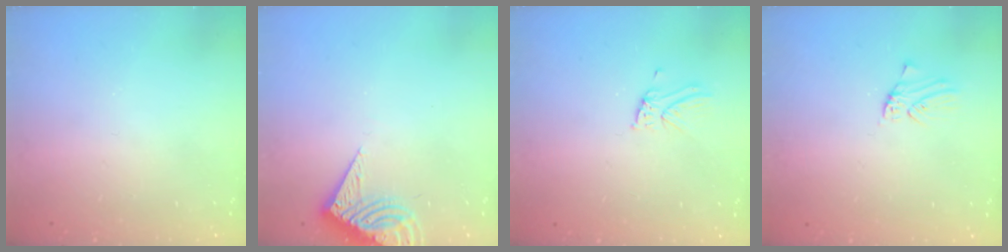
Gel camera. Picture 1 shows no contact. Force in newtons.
{"total": 7.9, "press": 7.9, "slide": 0.7}
{"total": 4.0, "press": 4.0, "slide": 0.3}
{"total": 0.5, "press": 0.5, "slide": 0.1}